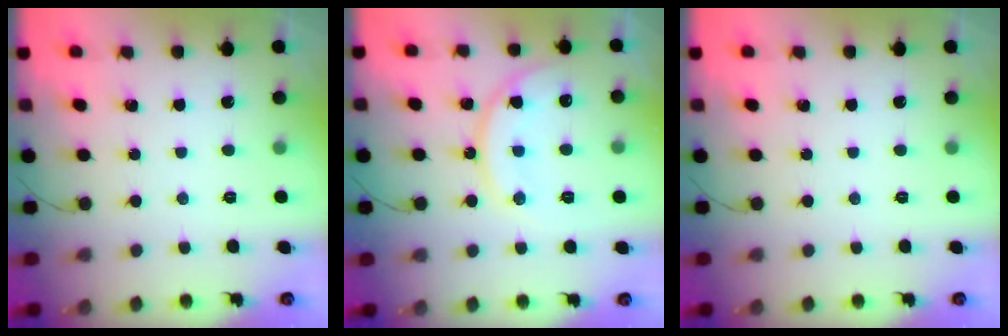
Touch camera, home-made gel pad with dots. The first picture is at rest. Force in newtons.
{"total": 13.2, "press": 13.1, "slide": 1.2}
{"total": 0.0}